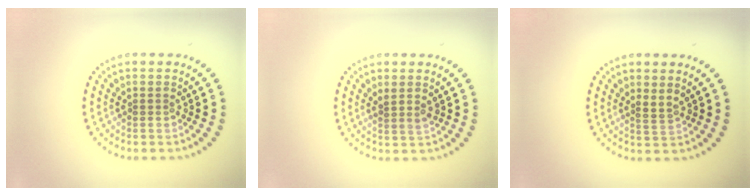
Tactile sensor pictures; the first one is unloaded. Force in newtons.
{"total": 1.4, "press": 1.2, "slide": 0.8}
{"total": 1.1, "press": 0.8, "slide": 0.8}